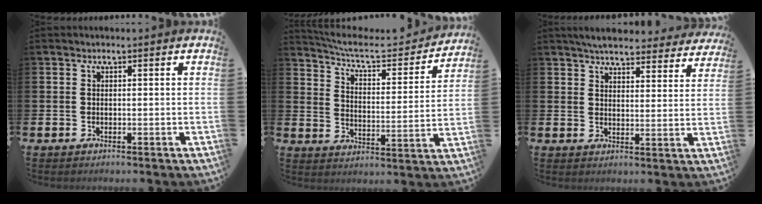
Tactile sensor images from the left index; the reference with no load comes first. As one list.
[{"total": 7.0, "force": [6.3, 1.6, 2.5], "torque": [-0.075, -0.045, 0.102]}, {"total": 5.5, "force": [5.3, 1.0, 1.2], "torque": [-0.031, -0.031, 0.093]}]